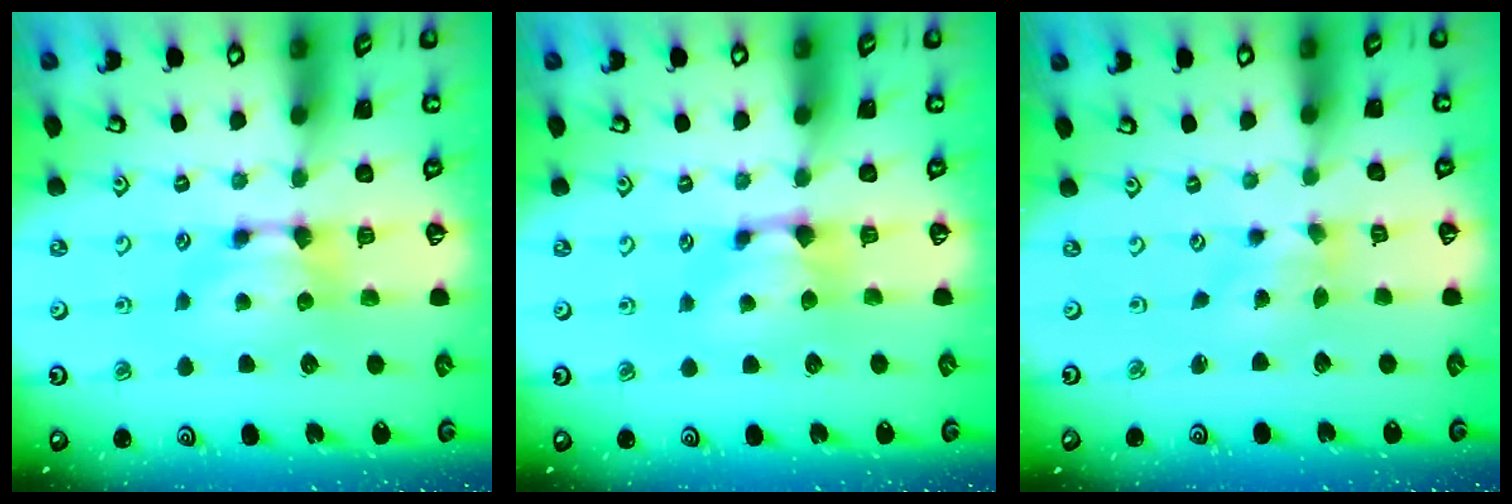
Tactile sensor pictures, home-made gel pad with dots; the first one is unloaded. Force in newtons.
{"total": 0.9, "press": 0.2, "slide": 0.8}
{"total": 1.6, "press": 1.2, "slide": 1.1}